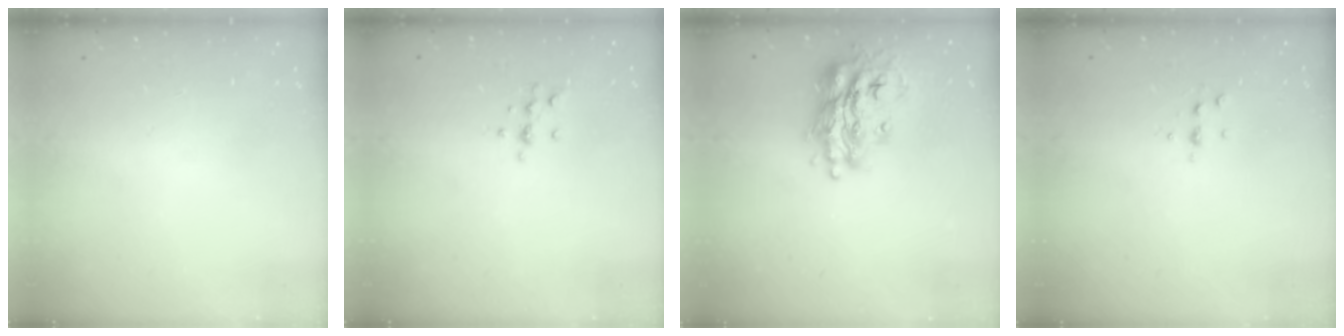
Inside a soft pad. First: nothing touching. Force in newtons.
{"total": 6.0, "press": 5.6, "slide": 2.0}
{"total": 17.1, "press": 17.0, "slide": 1.4}
{"total": 4.7, "press": 4.6, "slide": 1.0}